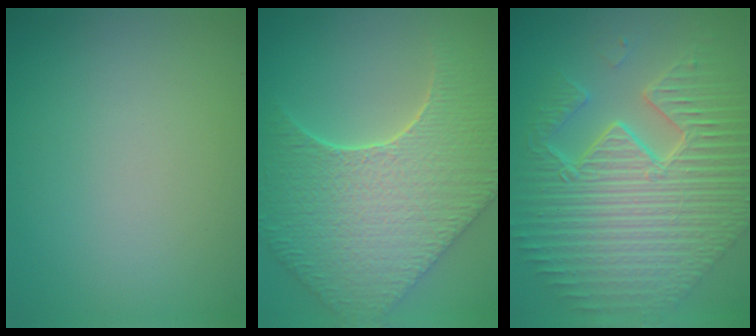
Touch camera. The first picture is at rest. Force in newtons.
{"total": 8.8, "press": 7.2, "slide": 5.0}
{"total": 11.7, "press": 7.5, "slide": 9.0}